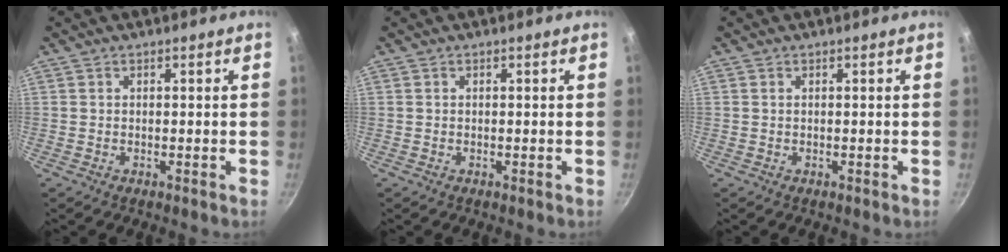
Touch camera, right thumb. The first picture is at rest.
{"total": 0.0}
{"total": 0.0}